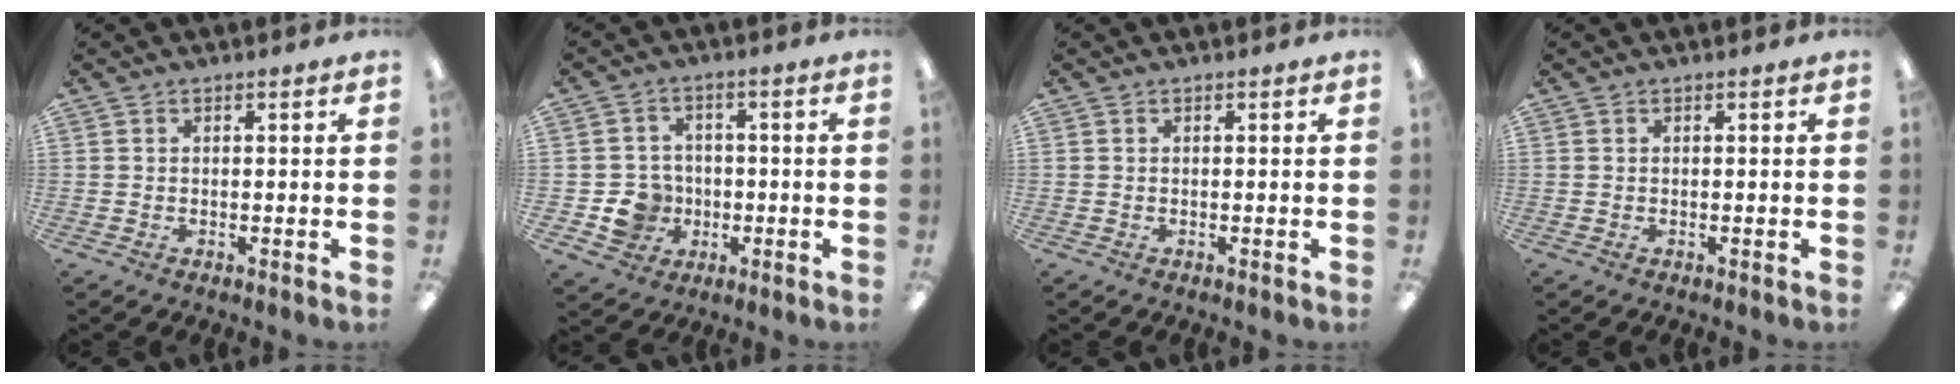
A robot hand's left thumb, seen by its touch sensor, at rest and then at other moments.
{"total": 7.9, "force": [-2.0, 7.3, 2.3], "torque": [-0.060, 0.017, -0.030]}
{"total": 0.0}
{"total": 0.0}